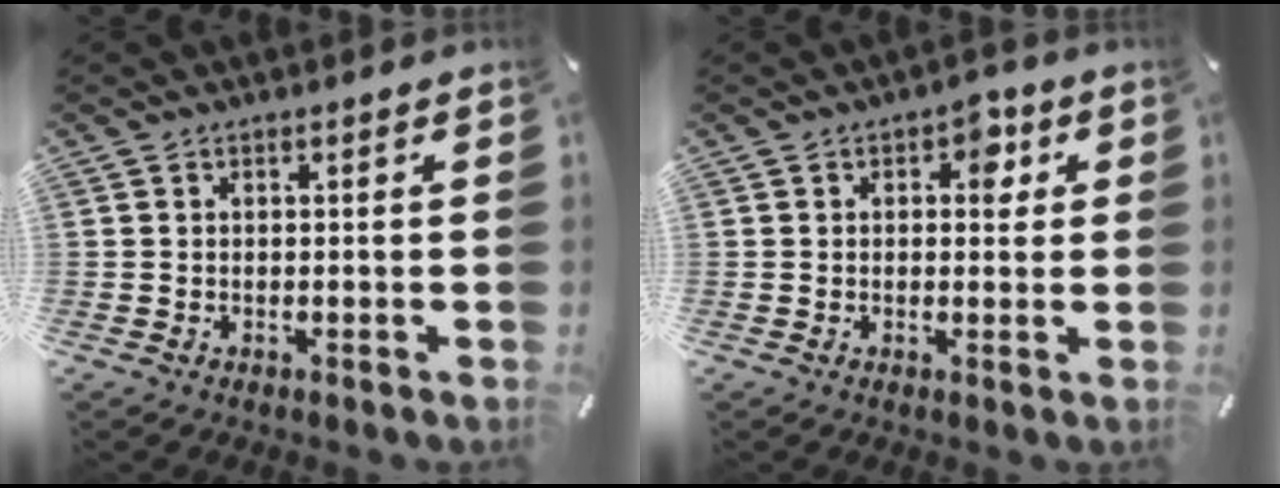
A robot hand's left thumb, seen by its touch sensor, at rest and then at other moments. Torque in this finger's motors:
{"motor_torque": [0.92, 0.93, 0.41, -0.51, 0.14]}